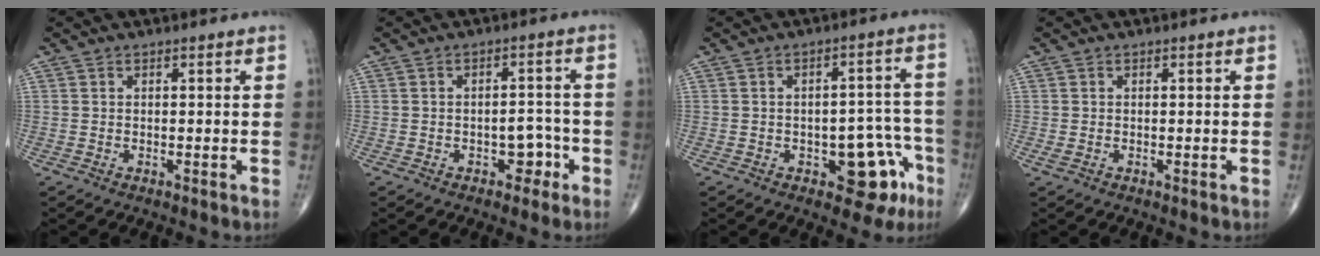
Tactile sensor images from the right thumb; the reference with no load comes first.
{"total": 4.2, "force": [-2.0, 2.7, 2.6], "torque": [-0.011, 0.025, -0.028]}
{"total": 10.2, "force": [-4.4, 5.5, 7.4], "torque": [-0.045, 0.037, -0.048]}
{"total": 0.9, "force": [-0.3, 0.5, 0.7], "torque": [-0.020, 0.001, -0.003]}